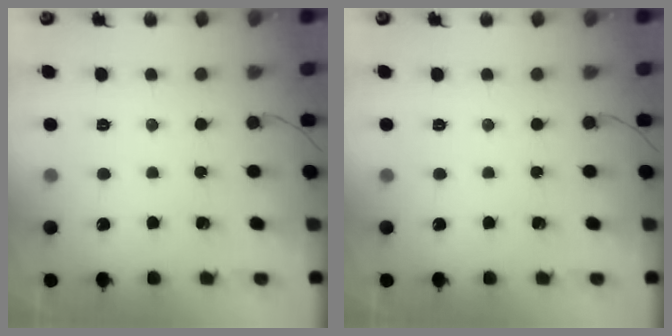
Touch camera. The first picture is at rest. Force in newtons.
{"total": 0.0}